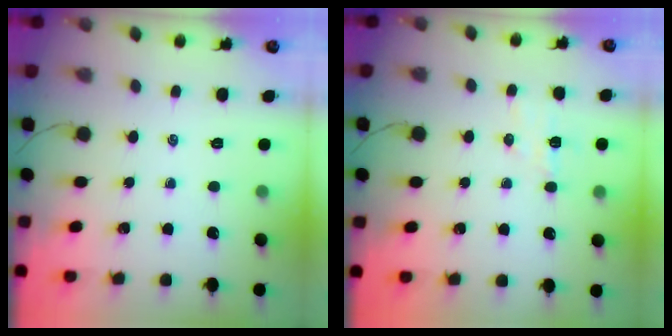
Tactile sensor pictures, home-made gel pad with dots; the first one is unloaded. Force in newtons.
{"total": 6.0, "press": 5.9, "slide": 1.3}